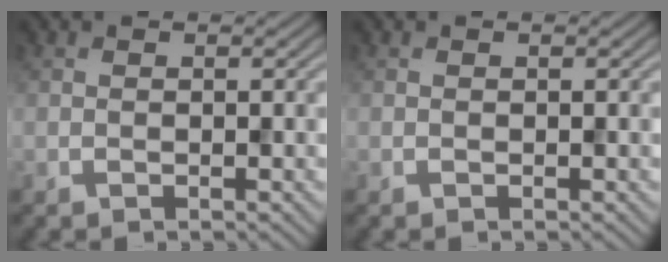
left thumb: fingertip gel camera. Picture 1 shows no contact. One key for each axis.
{"total": 0.0}